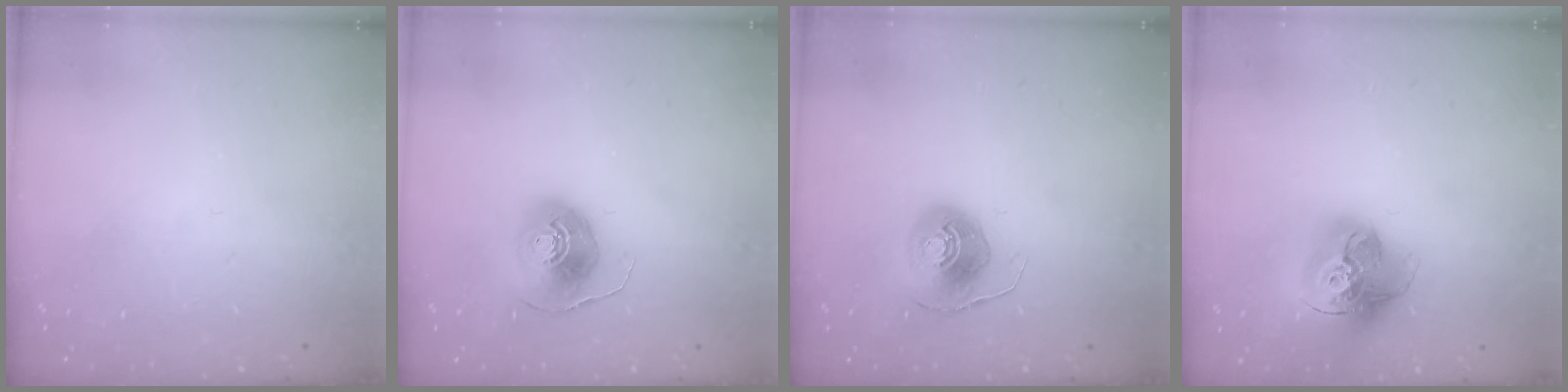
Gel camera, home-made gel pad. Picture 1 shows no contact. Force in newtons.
{"total": 8.3, "press": 8.3, "slide": 0.6}
{"total": 8.5, "press": 8.4, "slide": 0.3}
{"total": 18.0, "press": 17.9, "slide": 1.9}